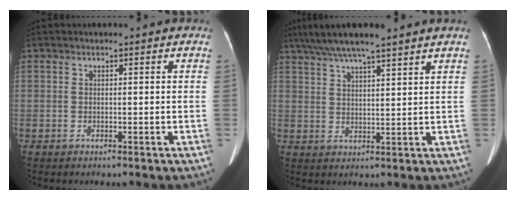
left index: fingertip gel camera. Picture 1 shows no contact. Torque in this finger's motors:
{"motor_torque": [1.07, -1.08, 0.33, -0.03]}